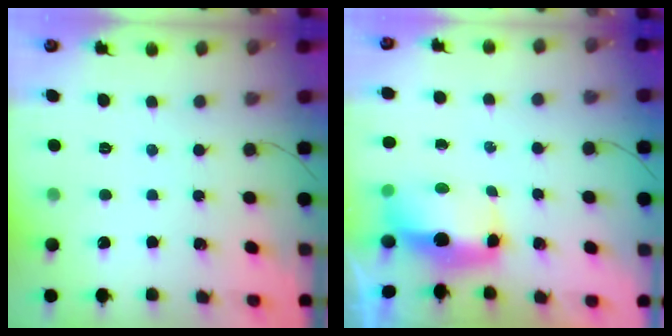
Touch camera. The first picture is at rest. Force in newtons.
{"total": 7.0, "press": 6.9, "slide": 1.5}